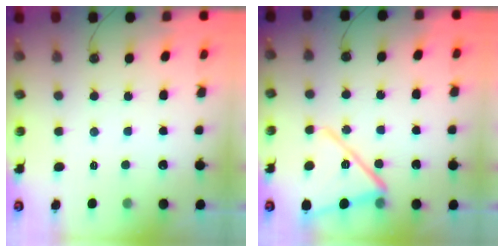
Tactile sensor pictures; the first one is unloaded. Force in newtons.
{"total": 14.3, "press": 14.2, "slide": 1.5}